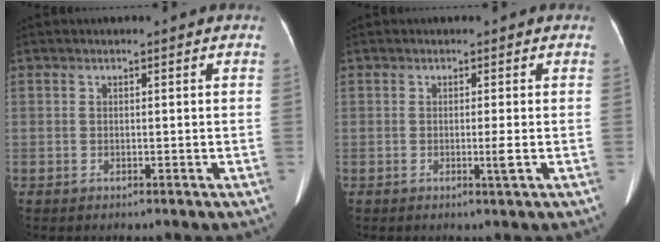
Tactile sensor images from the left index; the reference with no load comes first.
{"total": 1.4, "force": [-0.3, -0.4, 1.3], "torque": [-0.025, -0.005, -0.005]}